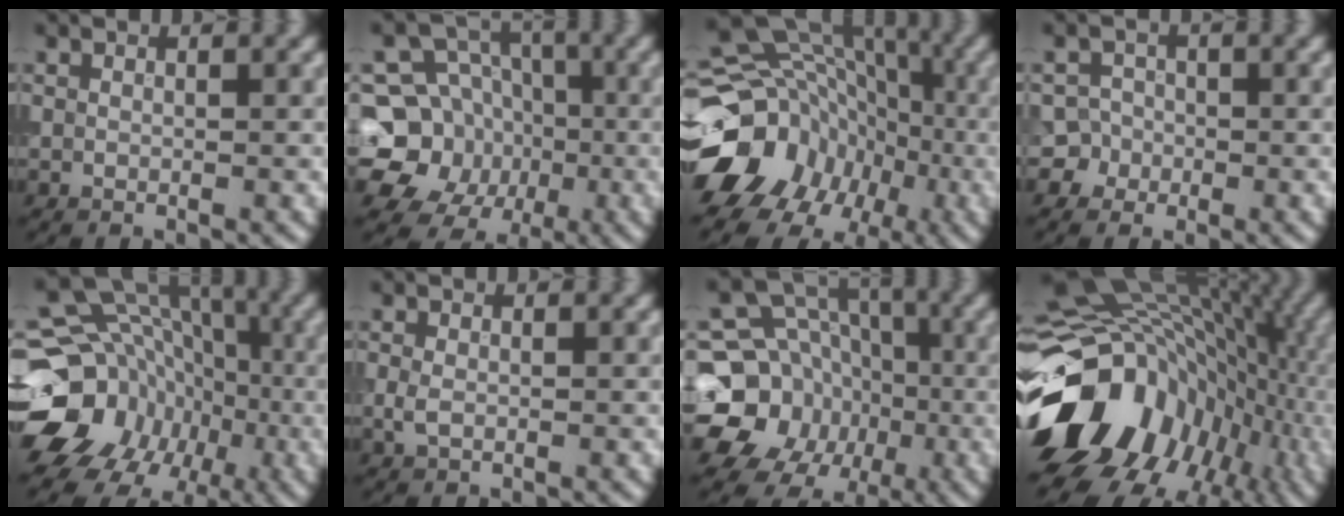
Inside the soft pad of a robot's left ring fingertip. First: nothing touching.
{"total": 11.0, "force": [-2.0, 10.0, 3.9], "torque": [-0.064, -0.012, -0.067]}
{"total": 17.6, "force": [-5.4, 15.3, 6.8], "torque": [-0.135, -0.019, -0.108]}
{"total": 3.4, "force": [-1.6, 3.0, 0.1], "torque": [0.033, 0.005, -0.037]}
{"total": 15.0, "force": [-2.8, 12.7, 7.5], "torque": [-0.126, -0.022, -0.056]}
{"total": 1.2, "force": [-0.1, 0.8, 0.9], "torque": [-0.023, -0.001, -0.002]}
{"total": 15.8, "force": [-4.4, 13.9, 6.2], "torque": [-0.129, -0.025, -0.088]}
{"total": 16.9, "force": [-4.8, 12.7, 10.0], "torque": [-0.189, -0.017, -0.076]}